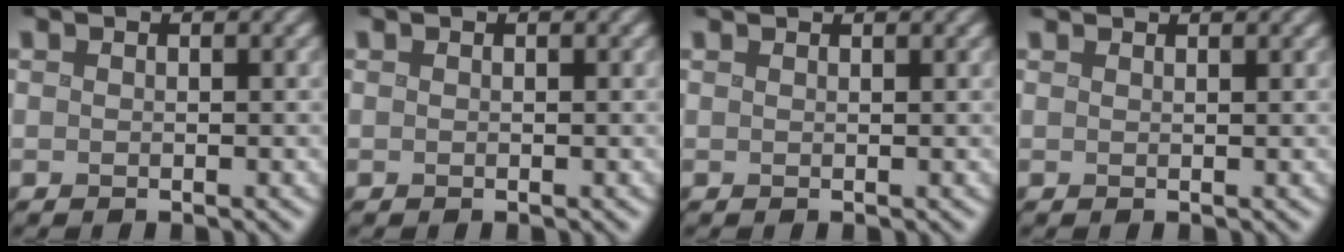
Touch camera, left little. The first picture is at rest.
{"total": 0.0}
{"total": 1.2, "force": [1.2, 0.2, 0.4], "torque": [-0.007, -0.001, 0.008]}
{"total": 1.6, "force": [1.6, 0.2, 0.5], "torque": [-0.011, 0.001, 0.014]}